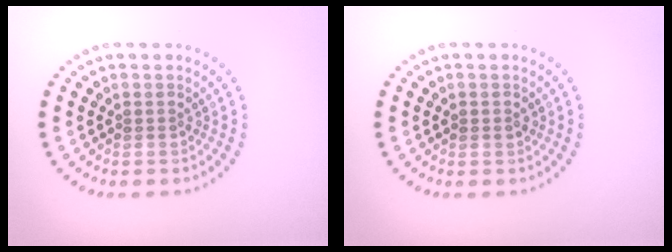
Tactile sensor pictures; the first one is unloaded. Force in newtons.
{"total": 0.9, "press": 0.9, "slide": 0.1}